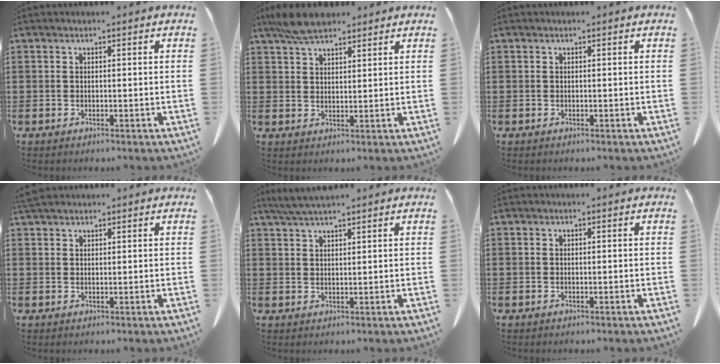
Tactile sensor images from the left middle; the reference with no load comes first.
{"total": 6.0, "force": [4.8, 1.8, 3.1], "torque": [-0.072, -0.002, 0.091]}
{"total": 0.0}
{"total": 2.3, "force": [2.0, 0.6, 0.8], "torque": [-0.022, 0.003, 0.040]}
{"total": 3.3, "force": [2.9, 0.2, 1.7], "torque": [-0.040, -0.001, 0.054]}
{"total": 0.0}